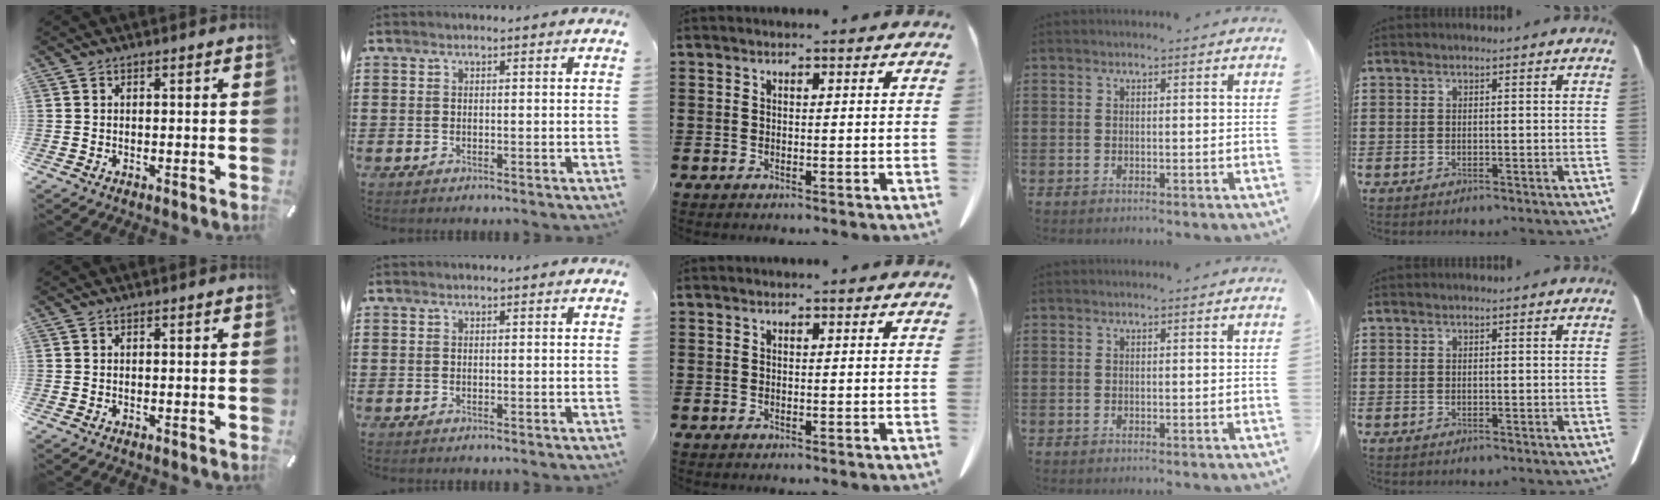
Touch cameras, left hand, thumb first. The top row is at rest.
{}